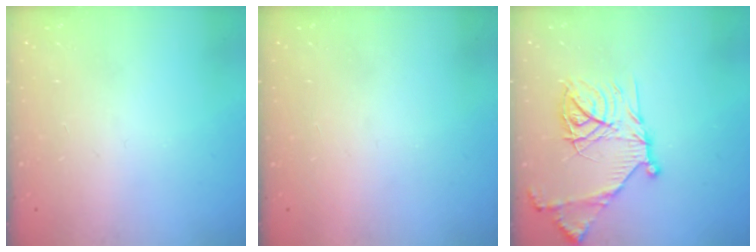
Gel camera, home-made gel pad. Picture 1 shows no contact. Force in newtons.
{"total": 1.6, "press": 1.5, "slide": 0.1}
{"total": 19.2, "press": 19.1, "slide": 1.7}